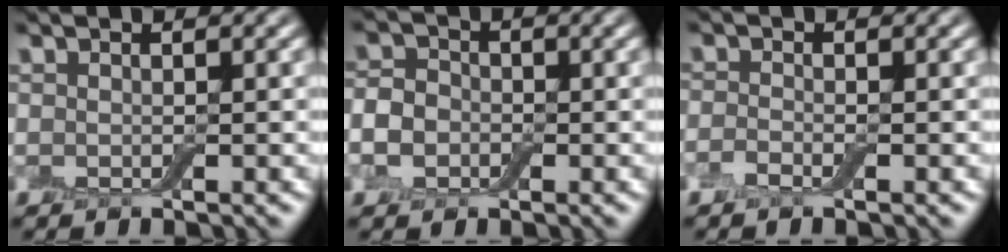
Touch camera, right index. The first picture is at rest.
{"total": 2.9, "force": [-0.8, 2.4, 1.5], "torque": [-0.026, -0.001, -0.024]}
{"total": 1.2, "force": [-0.7, 0.5, 0.8], "torque": [-0.020, 0.000, -0.019]}